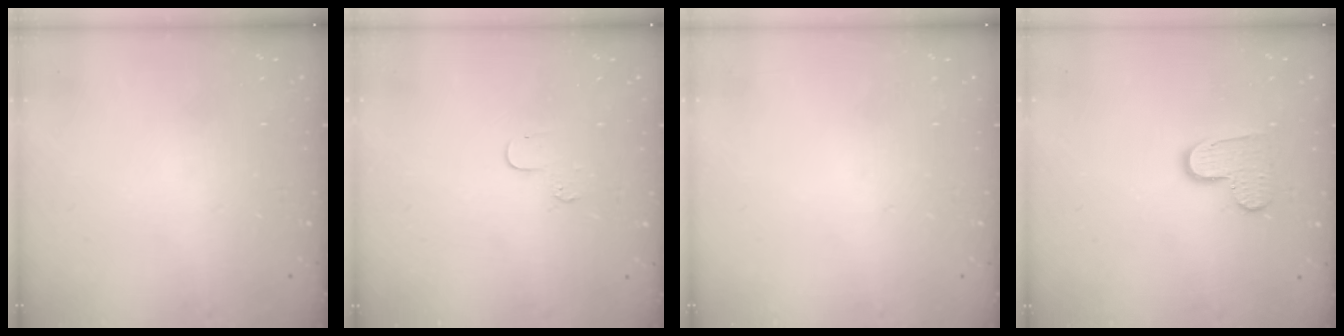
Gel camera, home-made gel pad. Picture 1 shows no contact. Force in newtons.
{"total": 3.7, "press": 3.7, "slide": 0.5}
{"total": 0.0}
{"total": 9.3, "press": 9.3, "slide": 0.6}